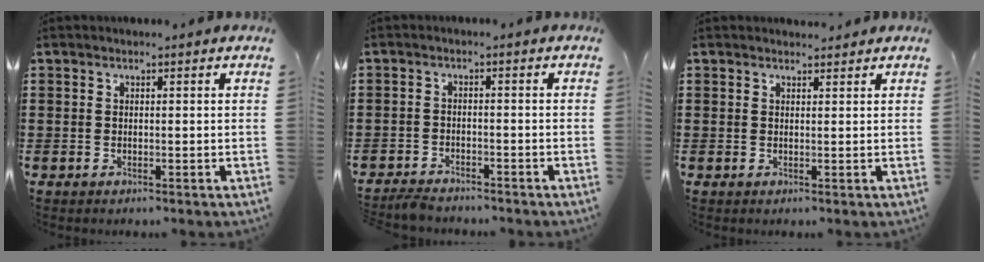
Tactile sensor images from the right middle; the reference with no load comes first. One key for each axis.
{"total": 2.6, "fx": -2.6, "fy": 0.4, "fz": 0.2, "tx": -0.009, "ty": 0.002, "tz": -0.054}
{"total": 1.1, "fx": 1.1, "fy": 0.3, "fz": 0.1, "tx": 0.004, "ty": -0.002, "tz": 0.019}